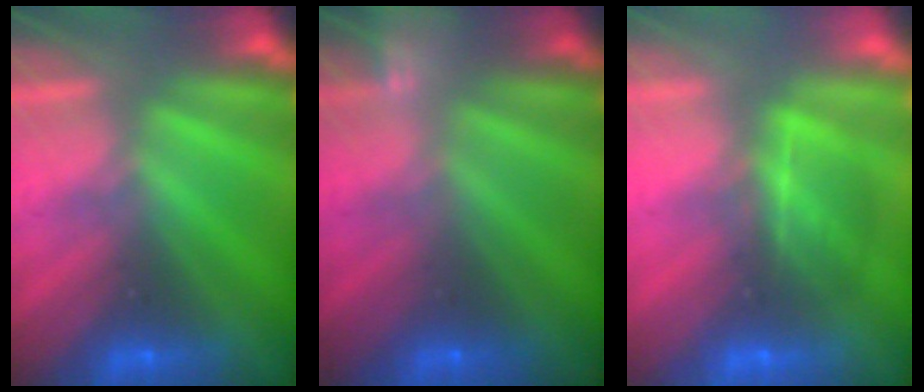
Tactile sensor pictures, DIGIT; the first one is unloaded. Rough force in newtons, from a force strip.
{"total": 2.1}
{"total": 4.7}